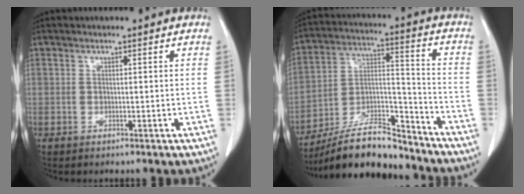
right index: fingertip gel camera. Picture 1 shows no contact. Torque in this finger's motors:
{"motor_torque": [-0.36, -0.63, -0.13, -0.05]}